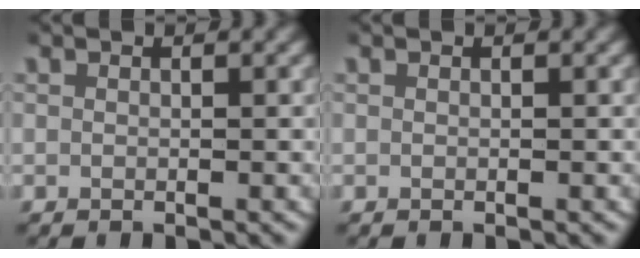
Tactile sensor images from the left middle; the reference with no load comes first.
{"total": 0.0}